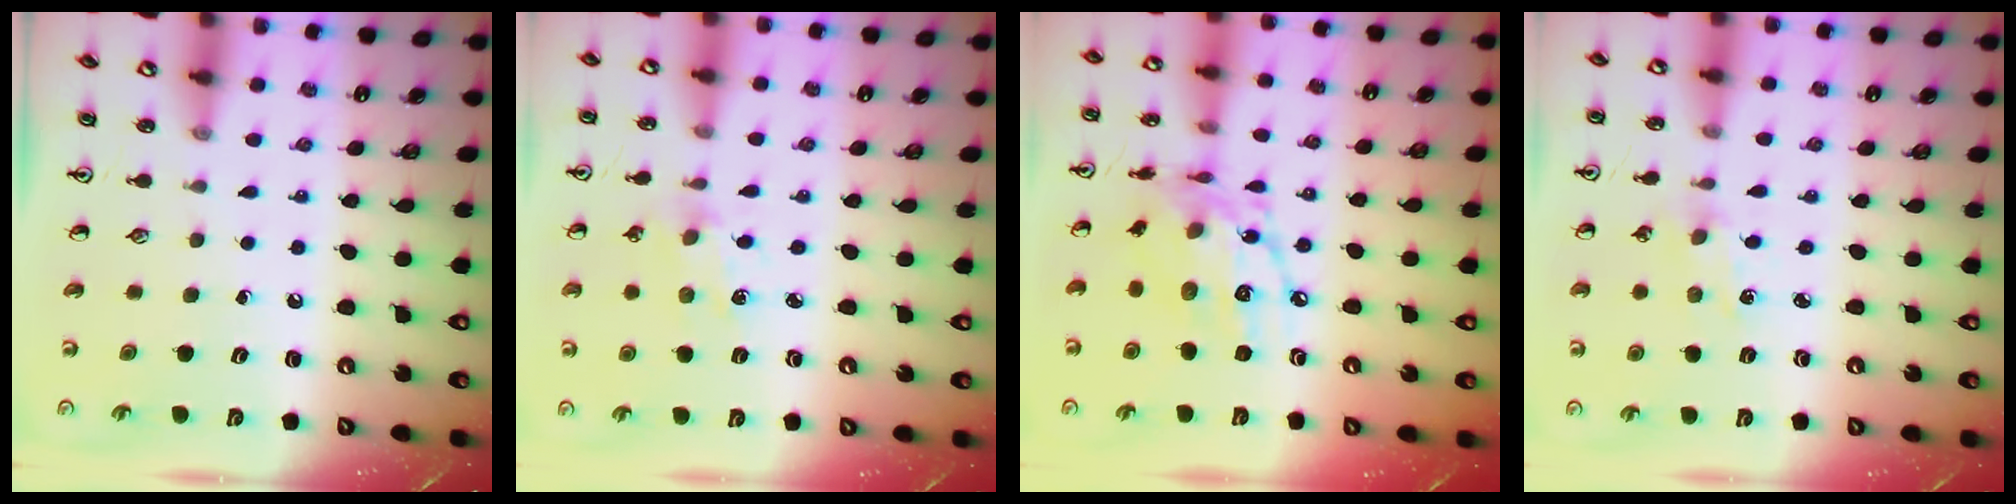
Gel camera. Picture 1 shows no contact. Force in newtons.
{"total": 2.9, "press": 2.8, "slide": 0.4}
{"total": 15.7, "press": 15.7, "slide": 1.2}
{"total": 0.7, "press": 0.7, "slide": 0.2}